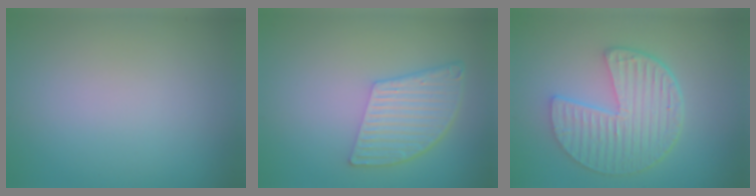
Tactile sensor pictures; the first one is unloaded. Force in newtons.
{"total": 5.6, "press": 4.1, "slide": 3.7}
{"total": 6.4, "press": 4.7, "slide": 4.4}